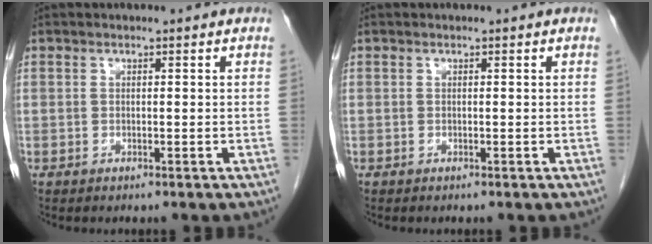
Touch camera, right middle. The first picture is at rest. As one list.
[{"total": 0.0}]